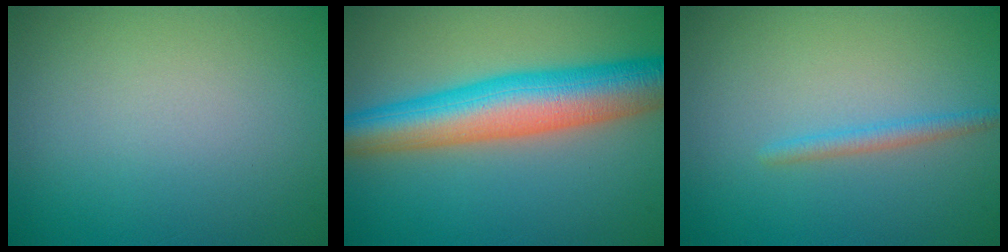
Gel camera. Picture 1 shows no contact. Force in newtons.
{"total": 9.2, "press": 9.2, "slide": 0.2}
{"total": 1.4, "press": 1.4, "slide": 0.0}